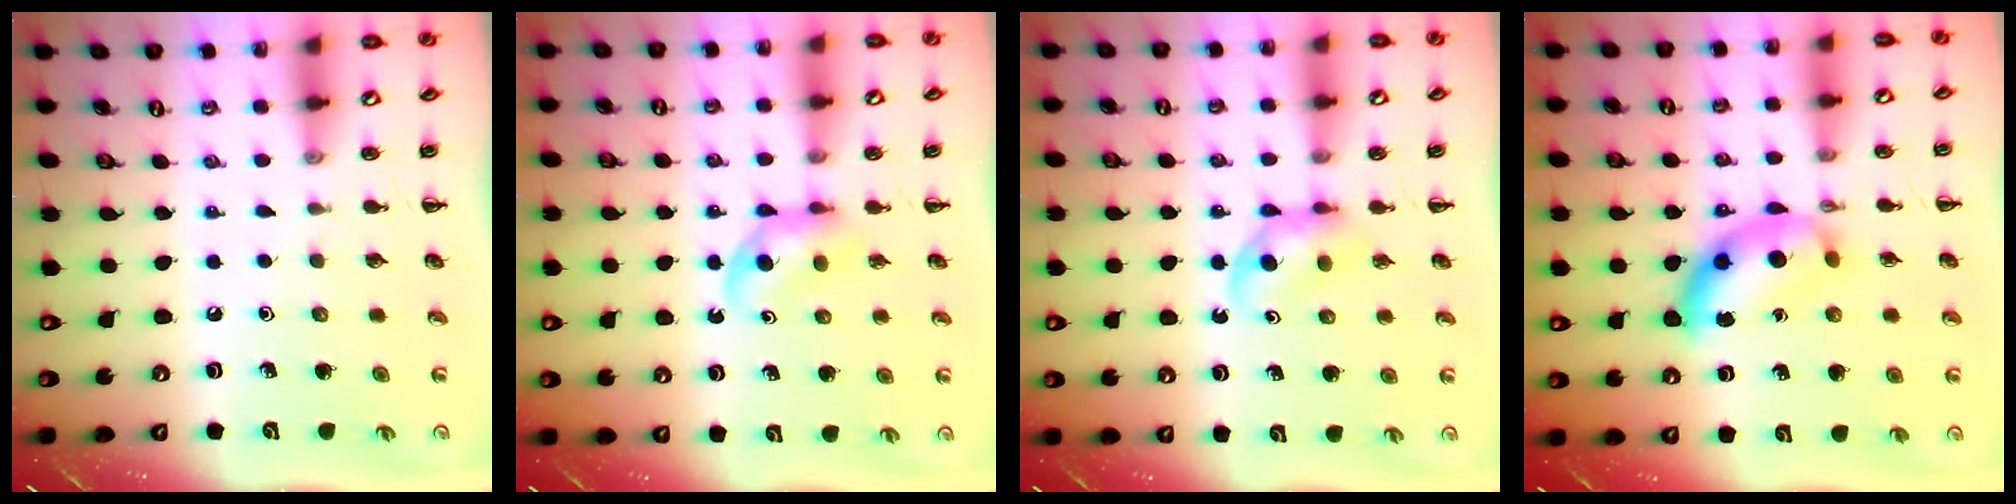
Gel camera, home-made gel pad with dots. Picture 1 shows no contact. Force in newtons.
{"total": 3.7, "press": 3.4, "slide": 1.5}
{"total": 3.7, "press": 3.4, "slide": 1.5}
{"total": 10.7, "press": 10.7, "slide": 0.5}